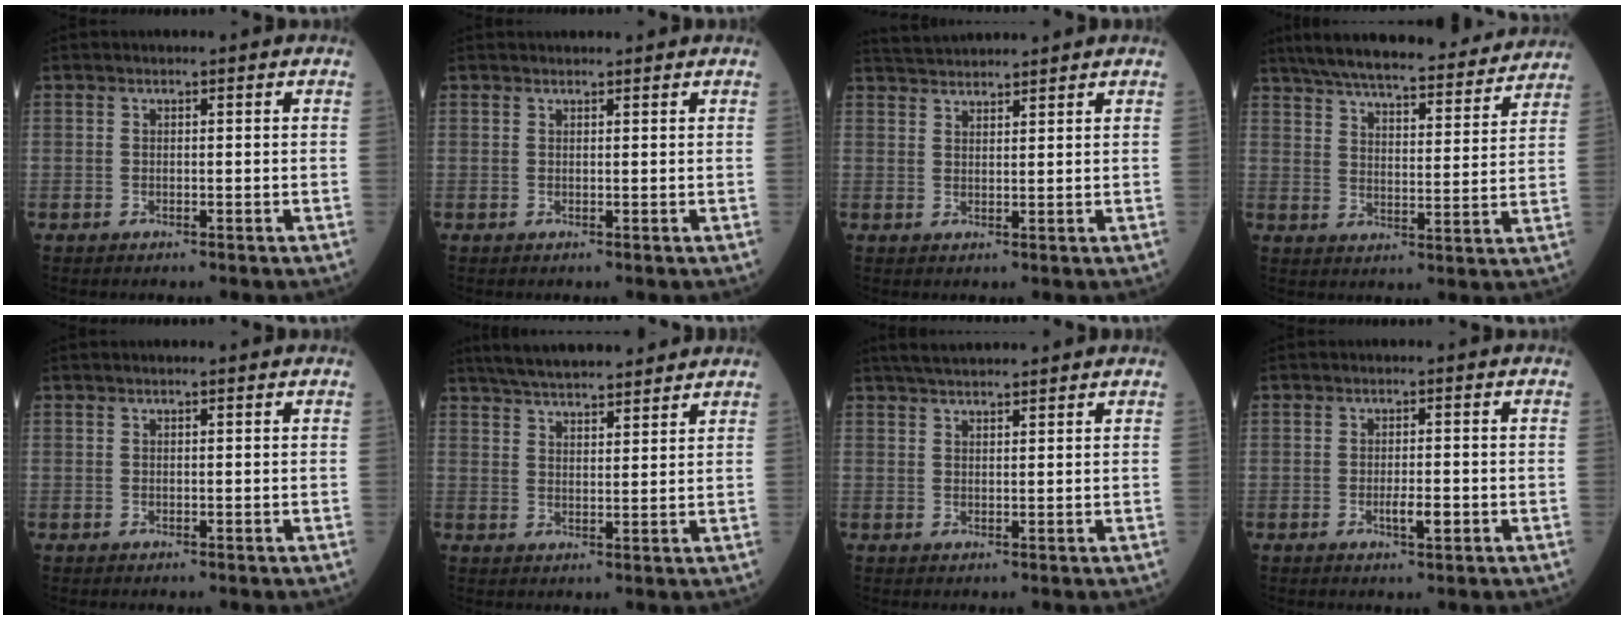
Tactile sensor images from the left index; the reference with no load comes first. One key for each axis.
{"total": 1.8, "fx": 1.7, "fy": 0.3, "fz": 0.3, "tx": -0.008, "ty": 0.018, "tz": 0.023}
{"total": 4.7, "fx": 4.6, "fy": -0.2, "fz": 0.8, "tx": -0.019, "ty": 0.034, "tz": 0.084}
{"total": 23.7, "fx": 21.2, "fy": 4.1, "fz": 9.9, "tx": -0.161, "ty": 0.007, "tz": 0.286}
{"total": 0.8, "fx": 0.6, "fy": 0.0, "fz": 0.5, "tx": -0.010, "ty": 0.007, "tz": 0.010}
{"total": 13.3, "fx": 11.9, "fy": 2.2, "fz": 5.5, "tx": -0.090, "ty": 0.028, "tz": 0.181}
{"total": 6.7, "fx": 6.0, "fy": 0.5, "fz": 2.8, "tx": -0.045, "ty": 0.035, "tz": 0.095}
{"total": 2.6, "fx": -0.8, "fy": 0.6, "fz": 2.4, "tx": -0.043, "ty": 0.000, "tz": -0.011}